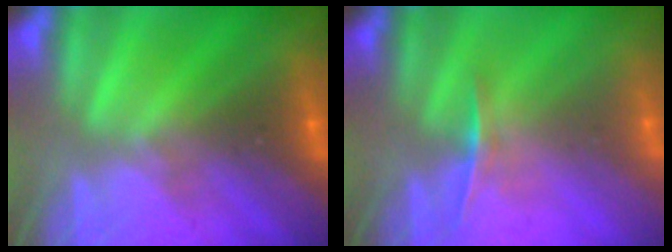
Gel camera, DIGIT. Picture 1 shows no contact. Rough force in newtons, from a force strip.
{"total": 1.1}